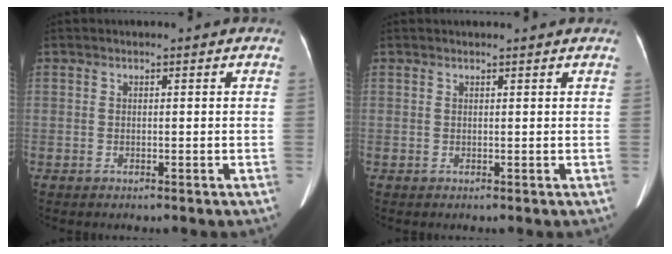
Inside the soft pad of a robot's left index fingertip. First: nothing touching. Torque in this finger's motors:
{"motor_torque": [0.06, -0.84, -0.05, 0.01]}